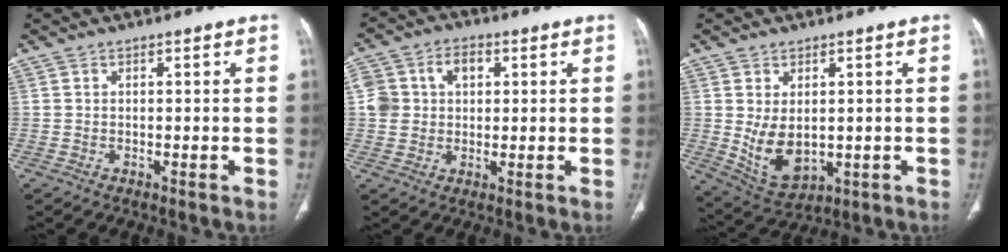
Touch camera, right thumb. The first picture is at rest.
{"total": 8.4, "force": [1.9, 6.7, 4.8], "torque": [-0.070, 0.014, 0.035]}
{"total": 8.5, "force": [-0.1, 5.3, 6.7], "torque": [-0.105, -0.012, 0.023]}